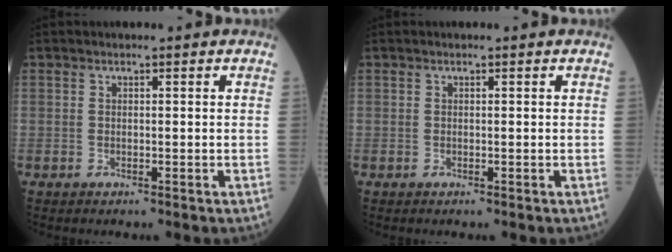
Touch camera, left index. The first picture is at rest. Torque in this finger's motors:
{"motor_torque": [-0.03, 0.05, 0.00, 0.00]}